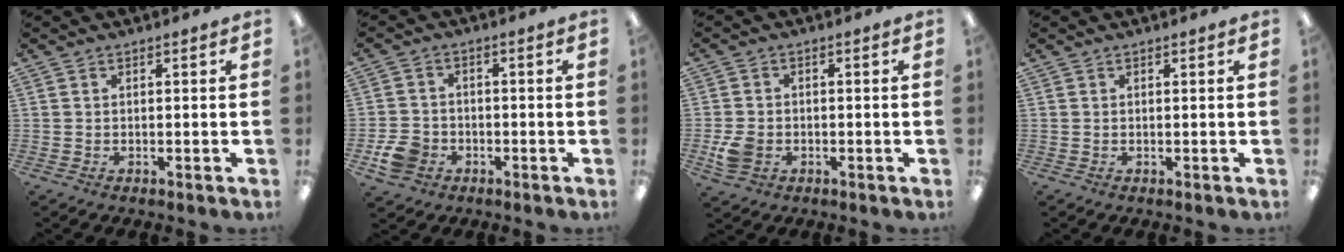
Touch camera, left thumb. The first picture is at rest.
{"total": 6.5, "force": [-2.8, 5.1, 2.8], "torque": [-0.053, 0.015, -0.051]}
{"total": 5.2, "force": [-1.8, 4.0, 2.8], "torque": [-0.049, 0.005, -0.032]}
{"total": 0.0}